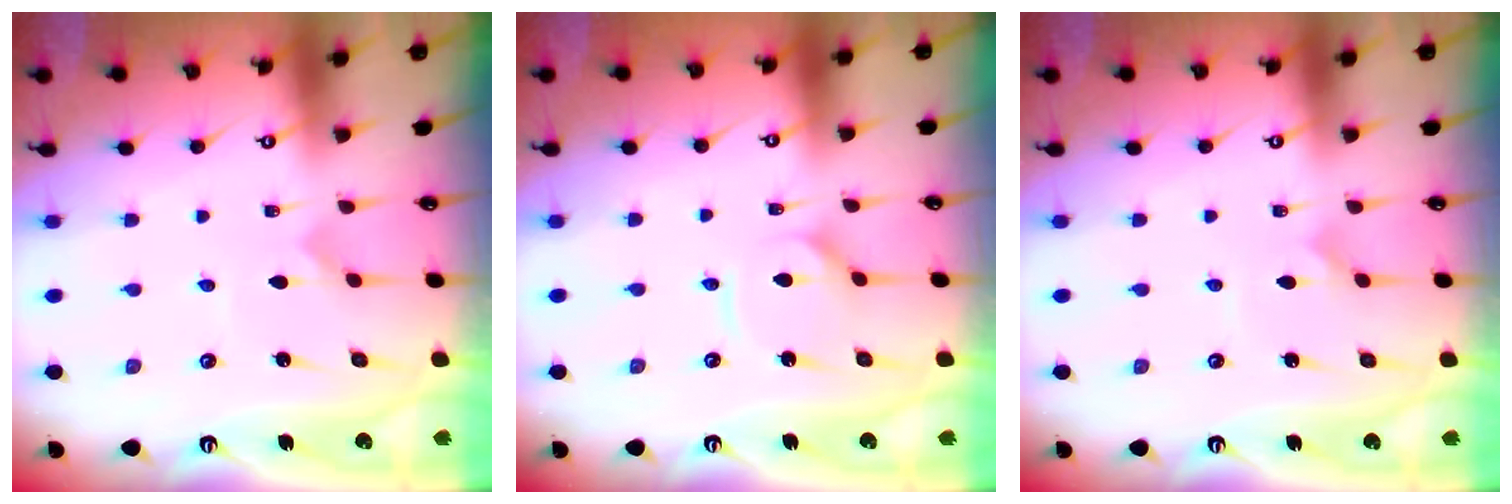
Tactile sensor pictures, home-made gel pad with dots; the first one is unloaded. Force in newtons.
{"total": 2.9, "press": 2.9, "slide": 0.4}
{"total": 1.5, "press": 1.5, "slide": 0.1}